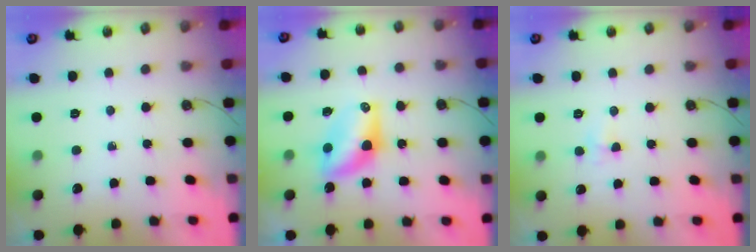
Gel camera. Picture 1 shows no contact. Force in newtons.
{"total": 7.4, "press": 7.4, "slide": 0.3}
{"total": 2.8, "press": 2.7, "slide": 0.5}